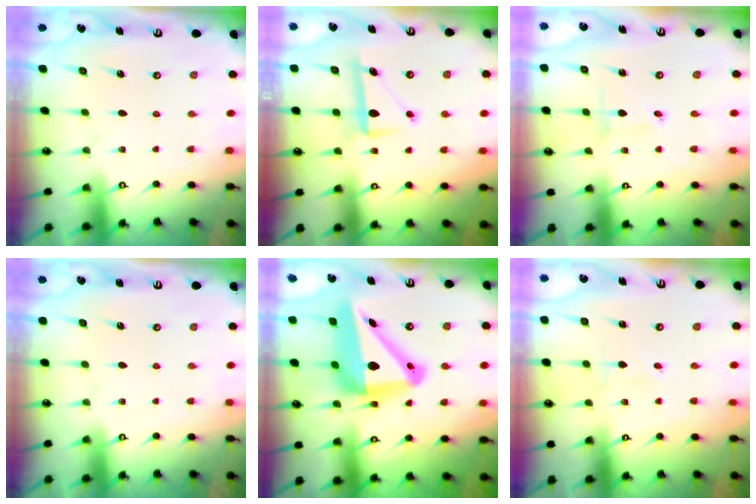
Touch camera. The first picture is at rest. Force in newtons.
{"total": 8.1, "press": 8.0, "slide": 1.6}
{"total": 1.4, "press": 1.4, "slide": 0.1}
{"total": 0.0}
{"total": 18.3, "press": 18.1, "slide": 2.9}
{"total": 2.8, "press": 2.8, "slide": 0.3}